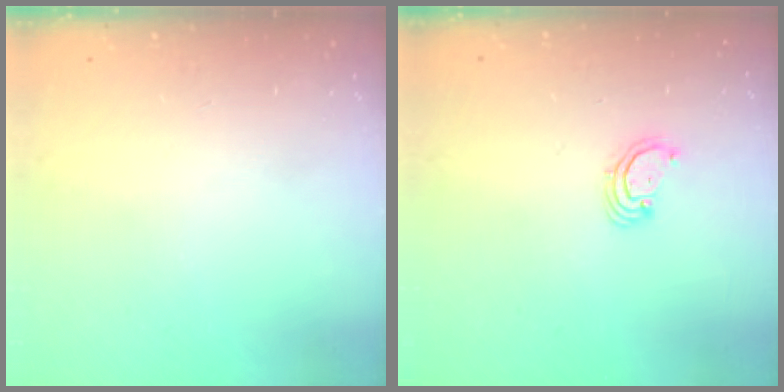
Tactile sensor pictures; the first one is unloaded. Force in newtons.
{"total": 2.5, "press": 2.5, "slide": 0.2}